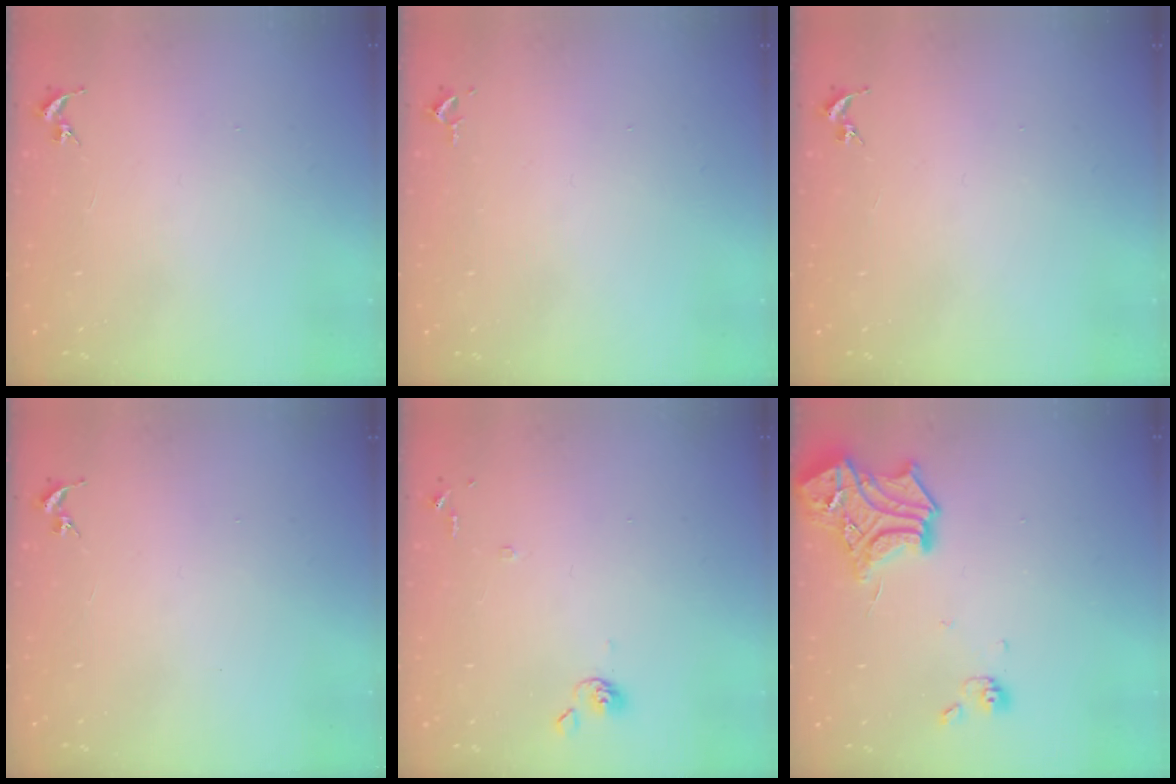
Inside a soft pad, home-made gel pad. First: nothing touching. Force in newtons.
{"total": 2.6, "press": 2.6, "slide": 0.4}
{"total": 0.0}
{"total": 0.0}
{"total": 6.6, "press": 6.6, "slide": 0.6}
{"total": 16.2, "press": 16.2, "slide": 1.5}